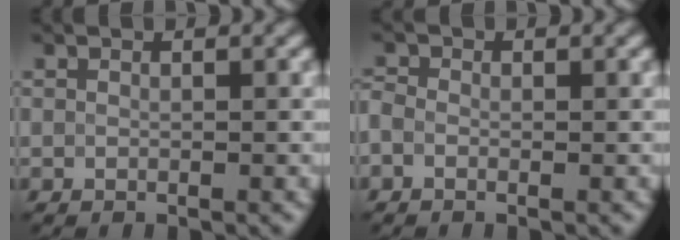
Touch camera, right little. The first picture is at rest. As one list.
[{"total": 0.8, "force": [-0.5, 0.5, 0.4], "torque": [-0.006, 0.001, -0.017]}]